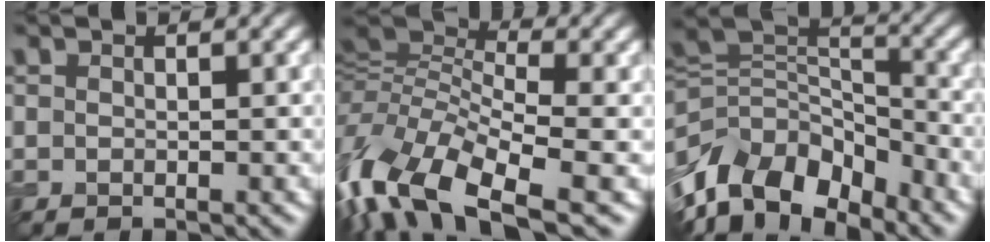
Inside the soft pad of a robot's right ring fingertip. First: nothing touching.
{"total": 13.8, "force": [-5.3, 7.2, 10.5], "torque": [-0.252, -0.010, -0.108]}
{"total": 12.1, "force": [-7.1, 7.2, 6.7], "torque": [-0.134, 0.009, -0.140]}